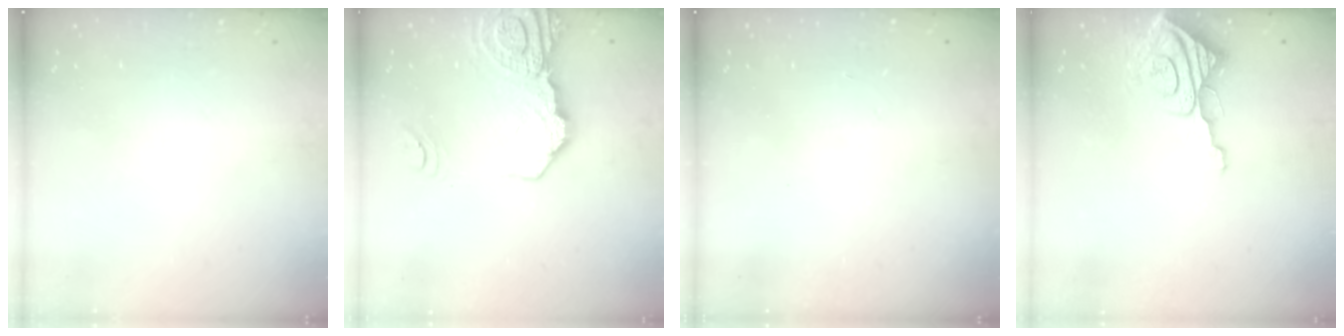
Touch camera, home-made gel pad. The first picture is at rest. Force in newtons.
{"total": 16.8, "press": 16.7, "slide": 2.0}
{"total": 0.0}
{"total": 9.7, "press": 9.6, "slide": 1.1}